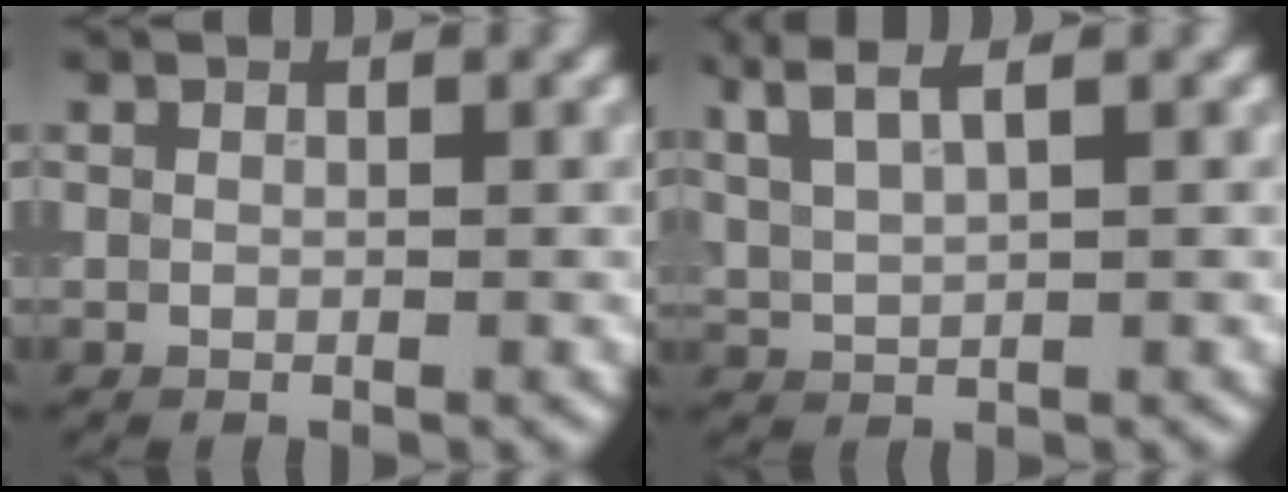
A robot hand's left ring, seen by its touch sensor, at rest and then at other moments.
{"total": 3.4, "force": [2.2, 0.8, 2.4], "torque": [-0.061, 0.011, 0.049]}